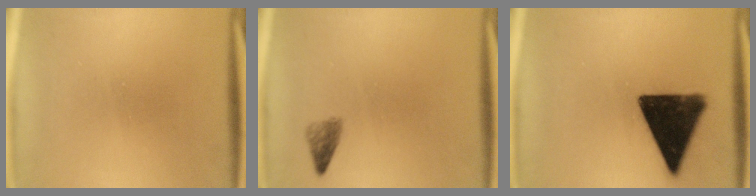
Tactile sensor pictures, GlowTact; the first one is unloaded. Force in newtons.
{"total": 1.7}
{"total": 15.9}